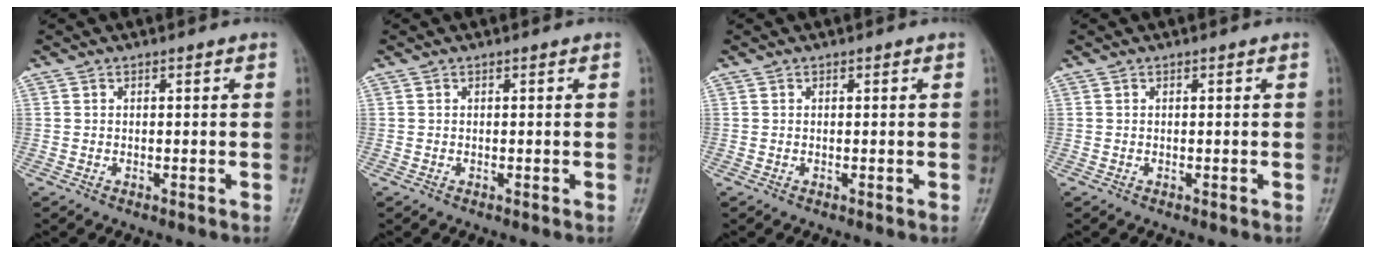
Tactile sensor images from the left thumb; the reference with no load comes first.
{"total": 0.0}
{"total": 0.0}
{"total": 0.0}